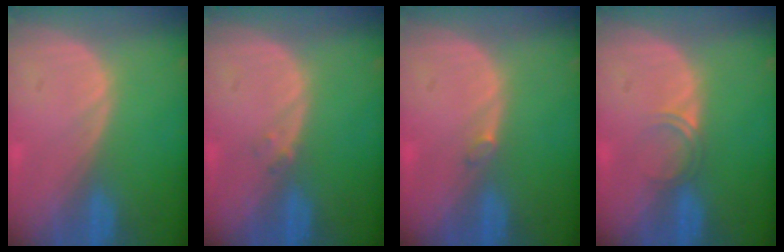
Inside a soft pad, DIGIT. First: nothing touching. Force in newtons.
{"total": 0.9, "press": 0.9, "slide": 0.2}
{"total": 0.8, "press": 0.8, "slide": 0.2}
{"total": 1.8, "press": 1.5, "slide": 1.1}